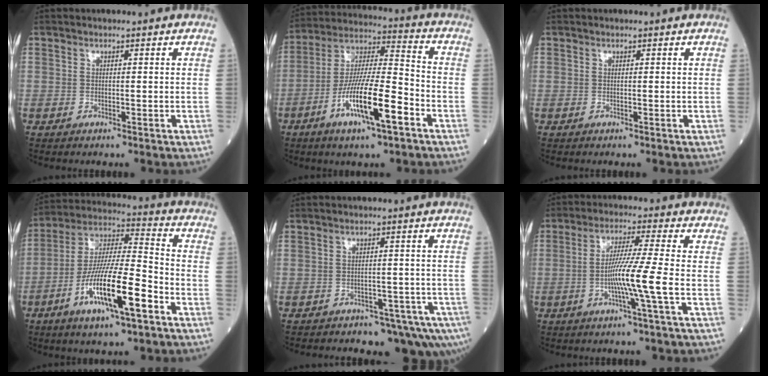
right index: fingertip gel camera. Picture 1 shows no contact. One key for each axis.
{"total": 14.7, "fx": -6.4, "fy": 2.0, "fz": 13.1, "tx": -0.247, "ty": -0.009, "tz": -0.117}
{"total": 0.0}
{"total": 16.1, "fx": -6.9, "fy": 2.2, "fz": 14.5, "tx": -0.274, "ty": -0.011, "tz": -0.124}
{"total": 10.9, "fx": -8.8, "fy": 4.6, "fz": 4.6, "tx": -0.044, "ty": 0.020, "tz": -0.106}
{"total": 7.9, "fx": -2.1, "fy": -1.8, "fz": 7.4, "tx": -0.137, "ty": -0.005, "tz": -0.043}